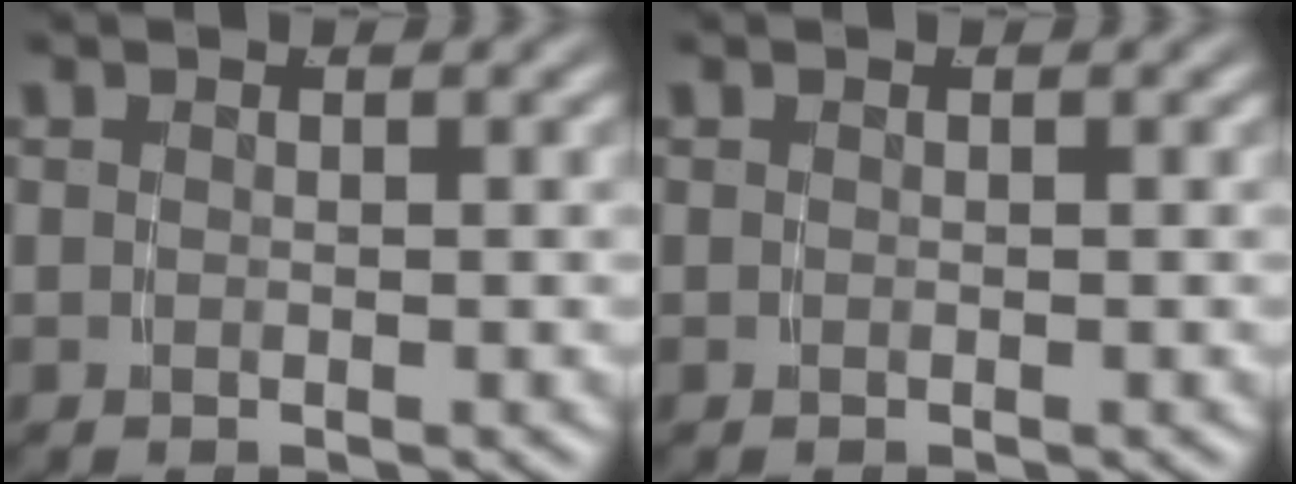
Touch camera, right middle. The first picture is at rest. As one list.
[{"total": 0.0}]